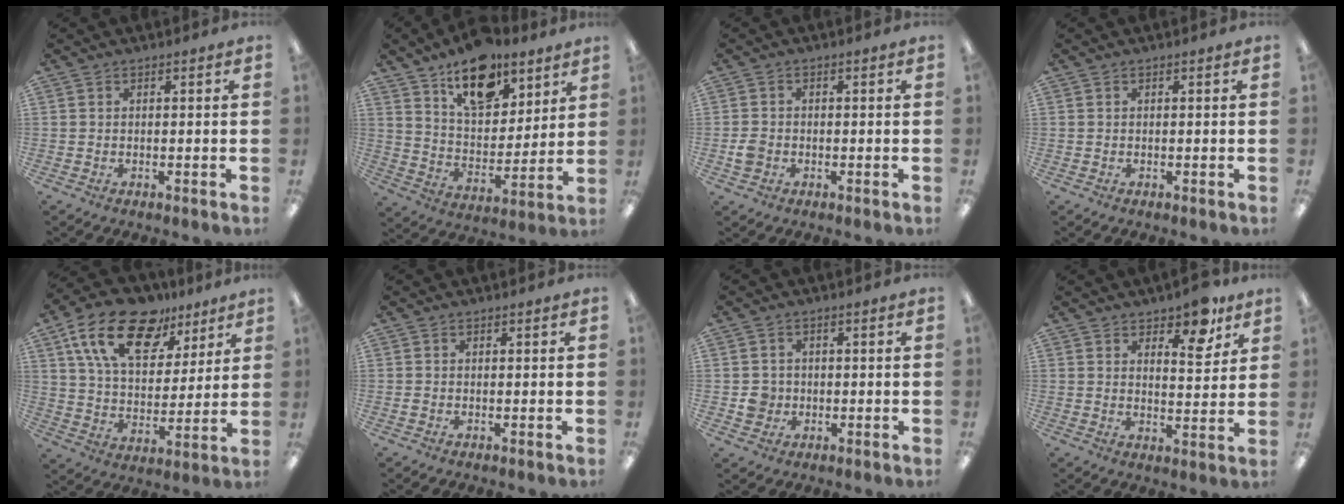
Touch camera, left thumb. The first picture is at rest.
{"total": 17.1, "force": [11.6, 9.1, 8.6], "torque": [-0.120, -0.067, 0.203]}
{"total": 2.9, "force": [-0.8, 2.5, 1.2], "torque": [-0.012, 0.004, -0.017]}
{"total": 0.0}
{"total": 19.8, "force": [12.0, 10.8, 11.5], "torque": [-0.198, -0.049, 0.214]}
{"total": 0.6, "force": [-0.1, 0.5, 0.2], "torque": [-0.005, 0.004, -0.003]}
{"total": 4.0, "force": [-0.4, 3.9, 0.9], "torque": [-0.011, 0.006, -0.006]}
{"total": 8.3, "force": [6.3, 3.5, 4.2], "torque": [-0.036, -0.039, 0.103]}